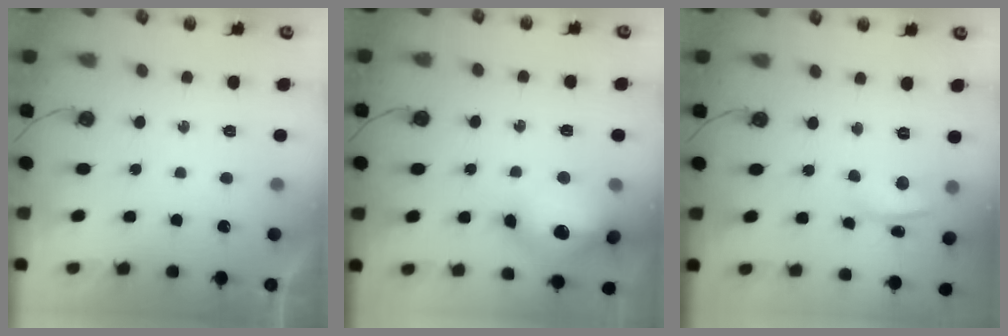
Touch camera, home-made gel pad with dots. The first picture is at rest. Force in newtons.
{"total": 16.4, "press": 16.3, "slide": 1.8}
{"total": 7.5, "press": 2.3, "slide": 7.1}